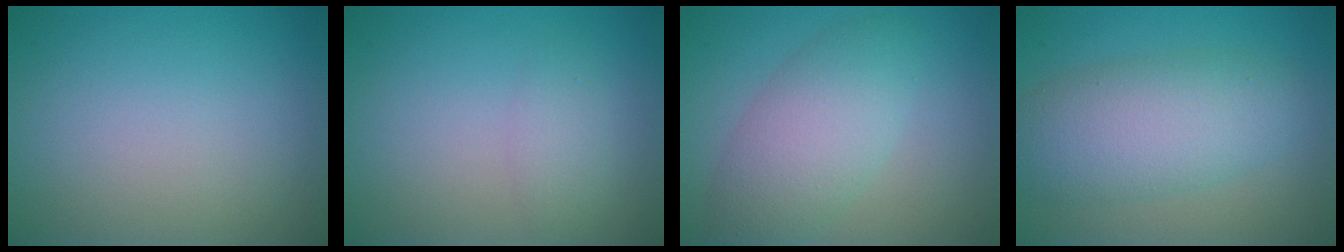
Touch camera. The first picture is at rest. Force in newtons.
{"total": 1.7, "press": 1.7, "slide": 0.0}
{"total": 5.2, "press": 5.2, "slide": 0.5}
{"total": 6.7, "press": 6.7, "slide": 0.1}